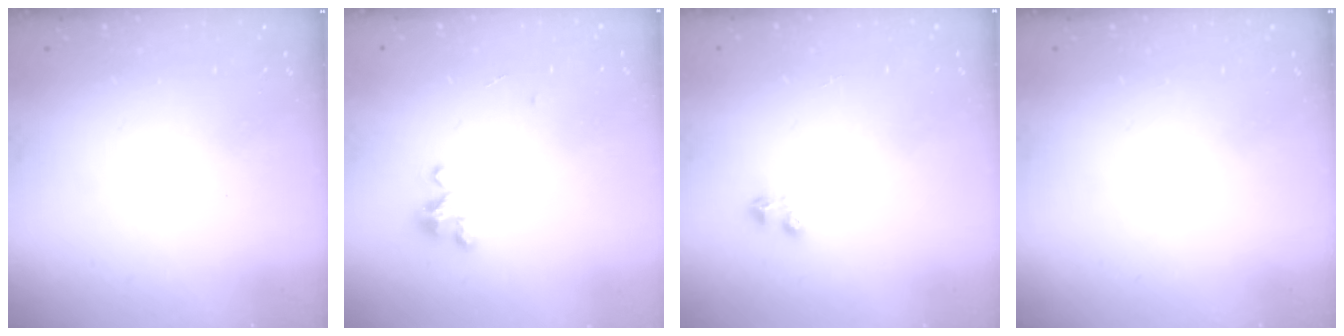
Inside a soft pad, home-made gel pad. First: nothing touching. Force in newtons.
{"total": 3.8, "press": 3.8, "slide": 0.4}
{"total": 2.9, "press": 2.8, "slide": 0.6}
{"total": 0.0}